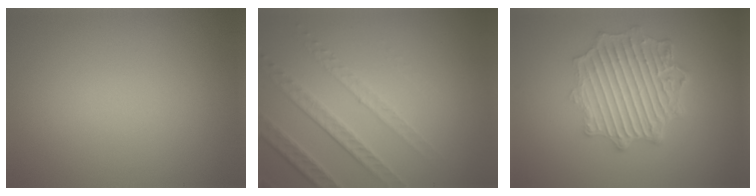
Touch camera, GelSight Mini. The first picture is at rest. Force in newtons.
{"total": 4.6, "press": 3.2, "slide": 3.3}
{"total": 7.0, "press": 5.3, "slide": 4.5}